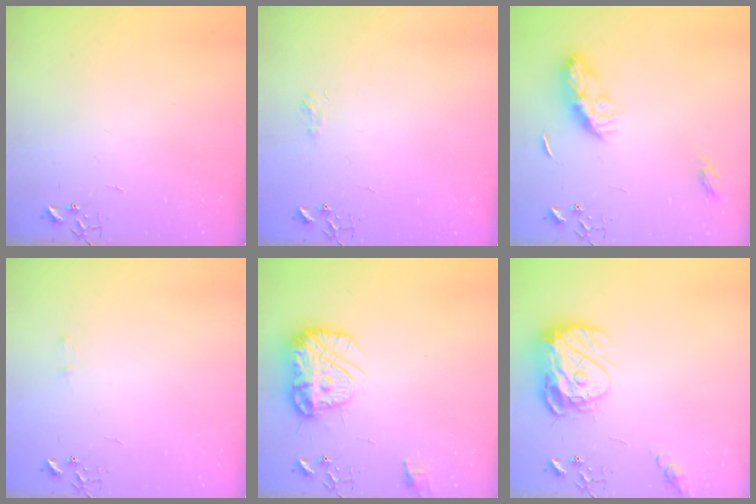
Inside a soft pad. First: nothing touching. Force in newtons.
{"total": 6.1, "press": 6.1, "slide": 0.8}
{"total": 9.7, "press": 9.7, "slide": 0.1}
{"total": 4.5, "press": 4.5, "slide": 0.4}
{"total": 15.6, "press": 15.5, "slide": 1.6}
{"total": 14.4, "press": 14.4, "slide": 1.3}